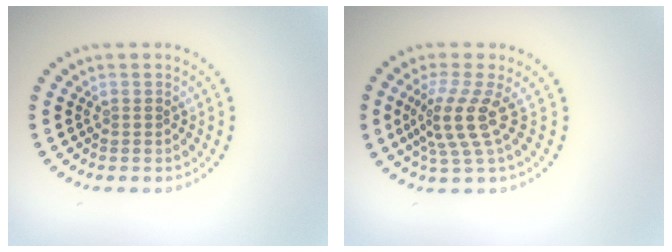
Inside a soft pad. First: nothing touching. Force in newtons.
{"total": 3.8, "press": 2.8, "slide": 2.6}